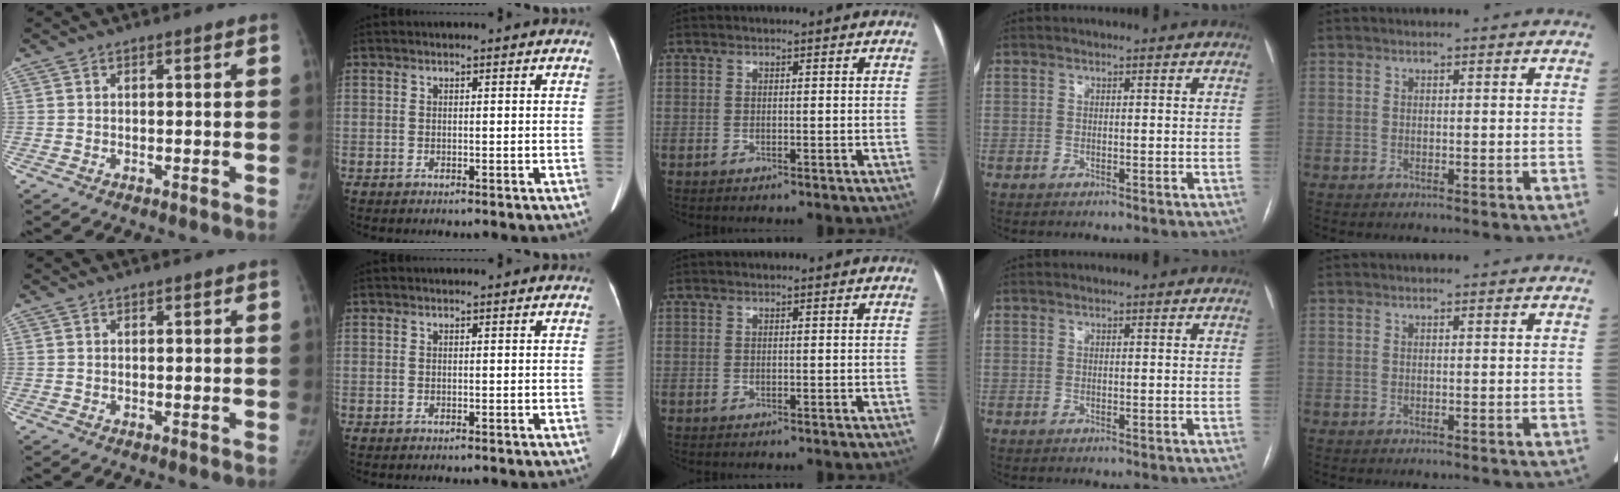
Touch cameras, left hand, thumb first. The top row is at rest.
{}